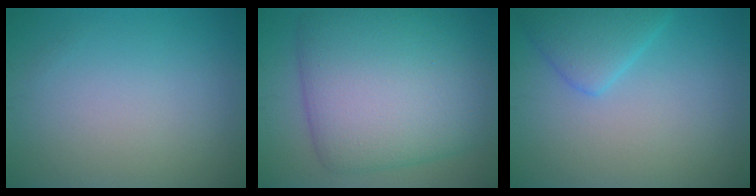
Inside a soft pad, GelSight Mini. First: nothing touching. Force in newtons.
{"total": 12.5, "press": 12.5, "slide": 0.3}
{"total": 3.4, "press": 3.4, "slide": 0.1}